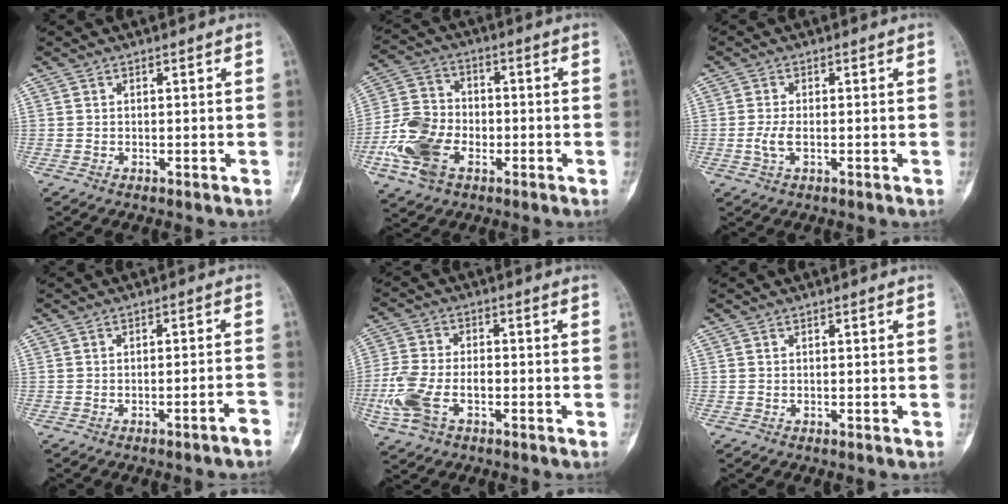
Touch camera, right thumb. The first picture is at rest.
{"total": 13.1, "force": [-4.5, 9.0, 8.4], "torque": [-0.164, 0.017, -0.090]}
{"total": 2.7, "force": [-0.5, 1.2, 2.4], "torque": [-0.062, 0.001, -0.010]}
{"total": 2.9, "force": [-2.1, -0.1, 1.9], "torque": [-0.038, 0.019, -0.027]}
{"total": 11.2, "force": [-3.6, 6.6, 8.3], "torque": [-0.194, 0.018, -0.070]}
{"total": 0.0}